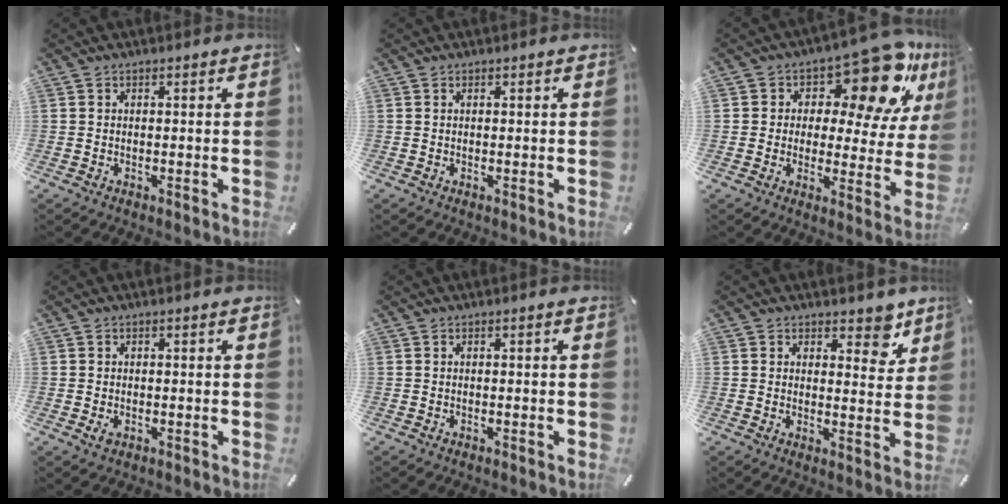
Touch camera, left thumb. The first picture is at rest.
{"total": 0.0}
{"total": 16.1, "force": [10.0, 7.6, 10.1], "torque": [-0.145, -0.070, 0.169]}
{"total": 1.3, "force": [-0.2, 1.0, 0.8], "torque": [-0.014, 0.002, -0.004]}
{"total": 0.0}
{"total": 6.5, "force": [4.6, 3.9, 2.5], "torque": [-0.007, -0.029, 0.074]}